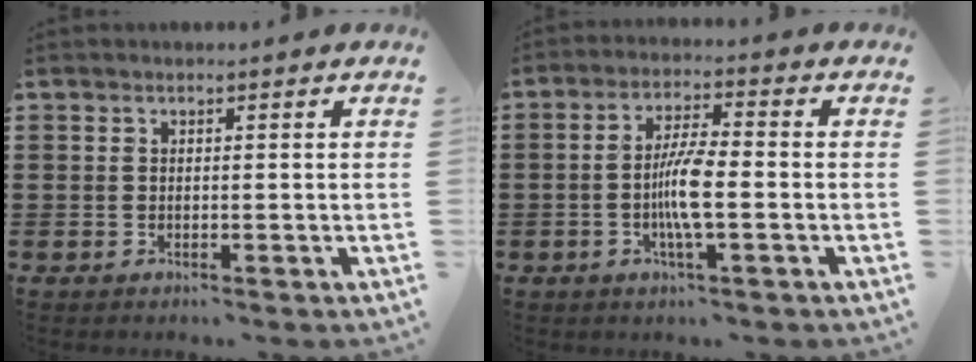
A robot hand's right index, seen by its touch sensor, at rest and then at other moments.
{"total": 6.4, "force": [-1.4, 1.1, 6.2], "torque": [-0.121, -0.002, -0.030]}